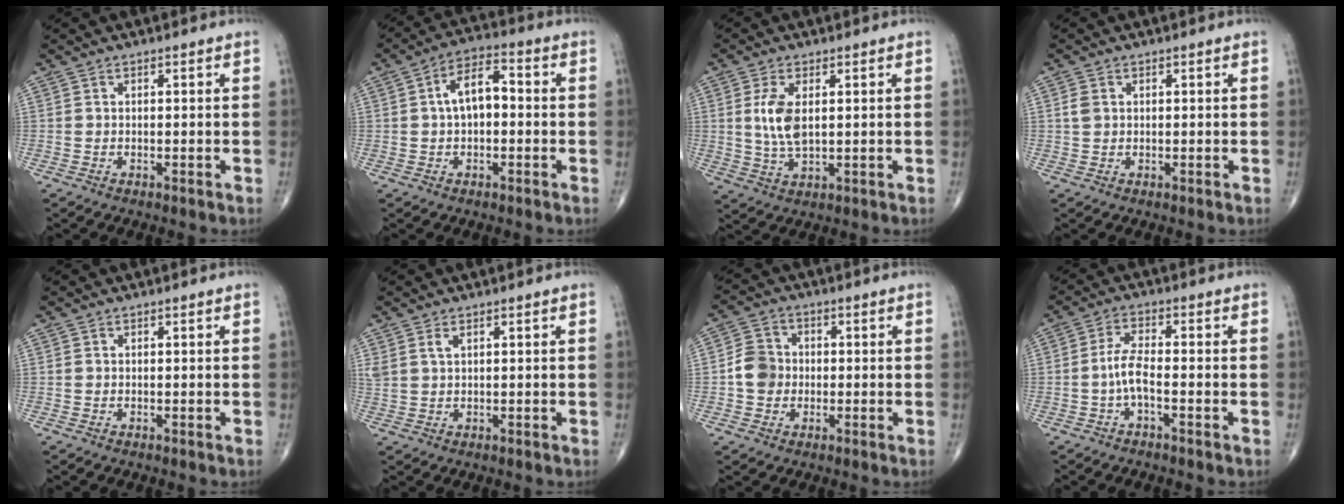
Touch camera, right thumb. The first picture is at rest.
{"total": 7.8, "force": [0.3, 4.2, 6.5], "torque": [-0.106, 0.031, -0.006]}
{"total": 6.5, "force": [1.2, 3.1, 5.7], "torque": [-0.117, -0.008, 0.027]}
{"total": 1.9, "force": [0.4, 1.5, 1.2], "torque": [-0.024, 0.003, 0.010]}
{"total": 0.0}
{"total": 2.2, "force": [1.2, 1.0, 1.5], "torque": [-0.040, 0.005, 0.034]}
{"total": 5.8, "force": [-0.6, 5.1, 2.6], "torque": [-0.030, 0.013, -0.020]}
{"total": 4.5, "force": [-1.4, 1.1, 4.1], "torque": [-0.088, 0.015, -0.033]}